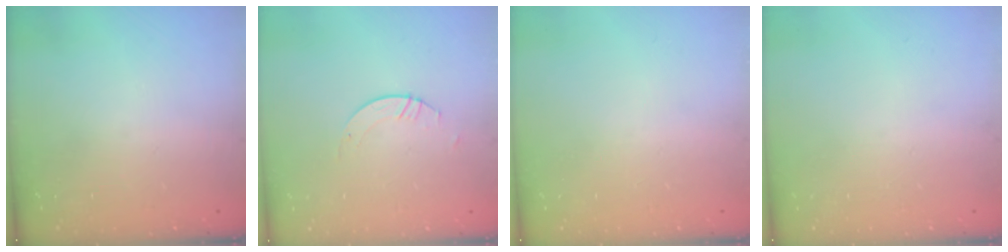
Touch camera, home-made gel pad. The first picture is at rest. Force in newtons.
{"total": 1.1, "press": 1.1, "slide": 0.1}
{"total": 0.0}
{"total": 0.0}